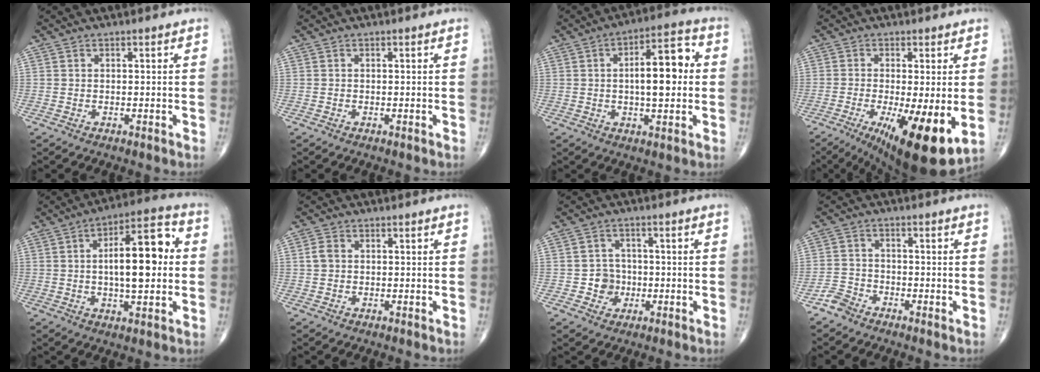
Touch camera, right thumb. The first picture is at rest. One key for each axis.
{"total": 0.0}
{"total": 12.2, "fx": 1.0, "fy": 4.8, "fz": 11.1, "tx": -0.156, "ty": 0.019, "tz": 0.010}
{"total": 15.1, "fx": -4.0, "fy": 3.9, "fz": 14.1, "tx": -0.202, "ty": -0.026, "tz": -0.049}
{"total": 15.3, "fx": 1.2, "fy": 5.9, "fz": 14.1, "tx": -0.206, "ty": 0.020, "tz": 0.013}
{"total": 2.1, "fx": 0.2, "fy": 1.7, "fz": 1.2, "tx": -0.024, "ty": 0.006, "tz": 0.002}
{"total": 4.3, "fx": -0.9, "fy": 4.1, "fz": 1.2, "tx": 0.009, "ty": 0.011, "tz": -0.018}
{"total": 3.0, "fx": -2.5, "fy": 1.6, "fz": 0.5, "tx": -0.005, "ty": 0.005, "tz": -0.059}